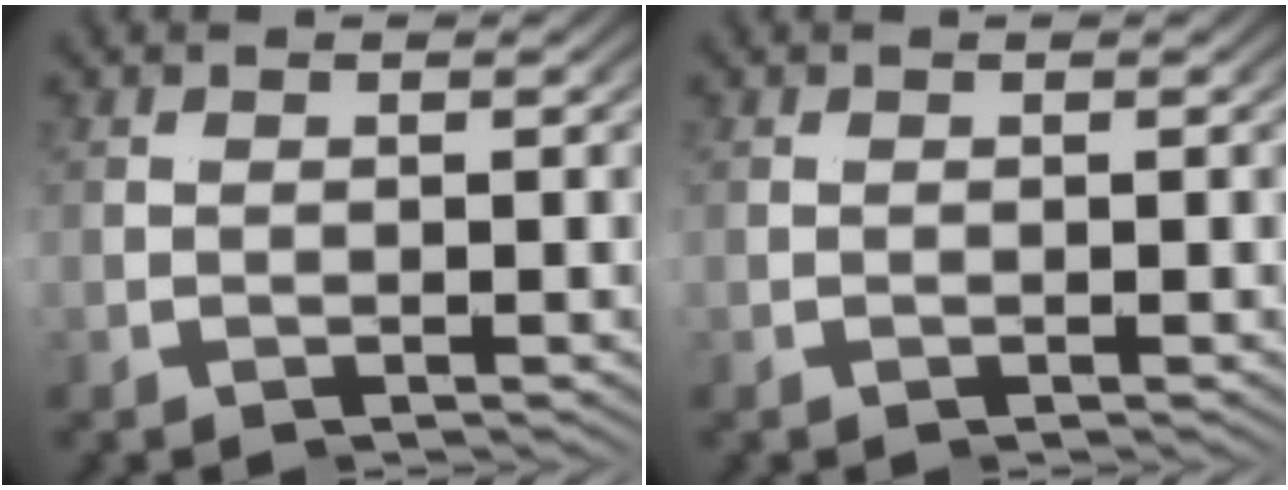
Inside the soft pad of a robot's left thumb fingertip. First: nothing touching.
{"total": 0.0}